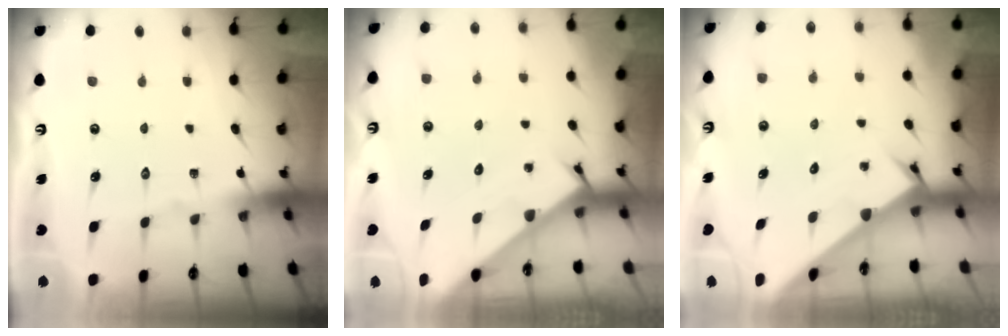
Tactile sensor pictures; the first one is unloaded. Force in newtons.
{"total": 2.5, "press": 2.5, "slide": 0.1}
{"total": 2.2, "press": 2.2, "slide": 0.1}